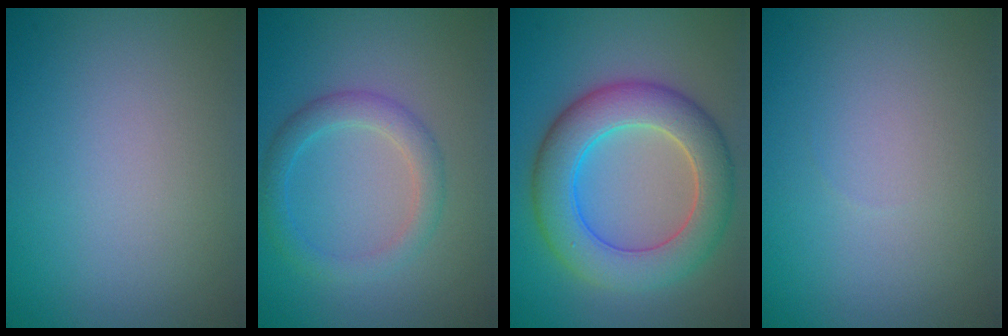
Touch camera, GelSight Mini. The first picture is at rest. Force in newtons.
{"total": 2.7, "press": 2.7, "slide": 0.1}
{"total": 7.5, "press": 7.5, "slide": 0.6}
{"total": 0.0}